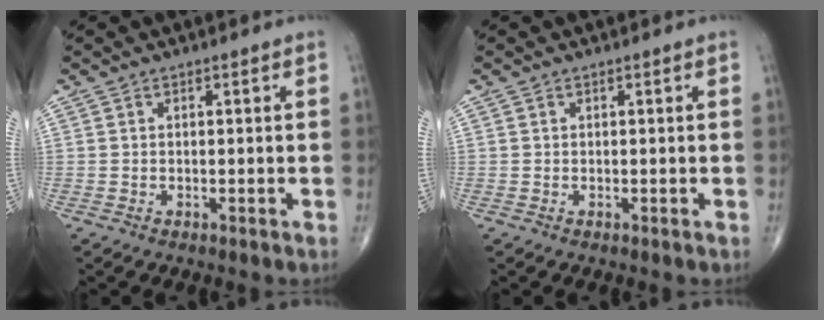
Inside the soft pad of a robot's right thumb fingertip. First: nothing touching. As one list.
[{"total": 0.0}]